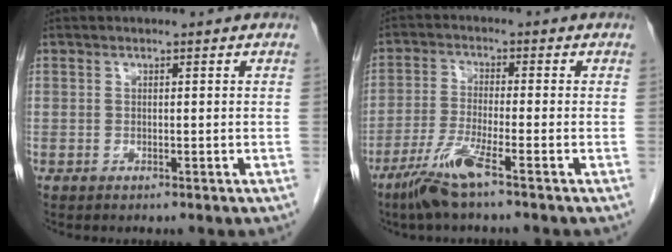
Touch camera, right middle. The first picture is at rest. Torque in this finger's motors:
{"motor_torque": [0.78, -0.67, 0.12, 0.07]}